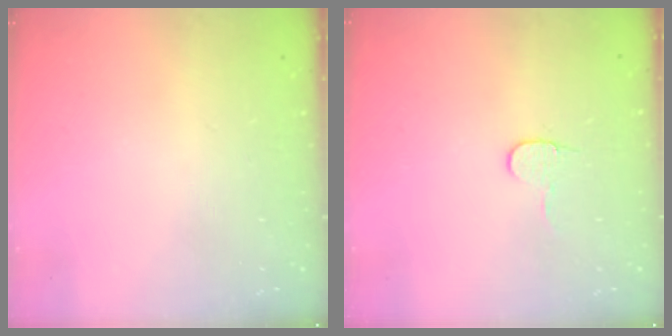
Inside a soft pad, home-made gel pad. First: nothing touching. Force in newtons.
{"total": 6.1, "press": 6.0, "slide": 0.5}